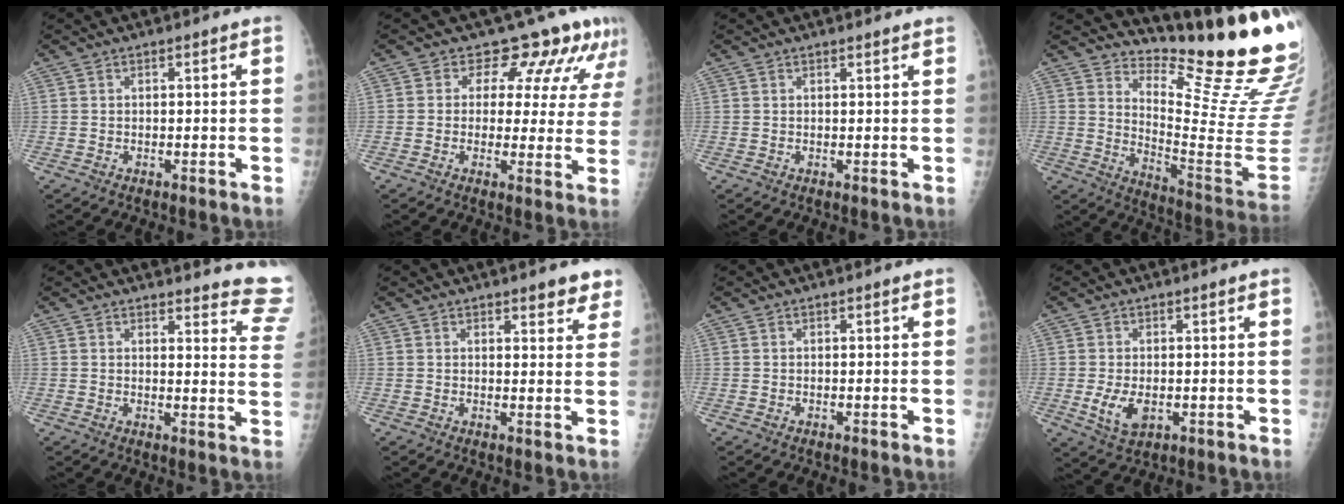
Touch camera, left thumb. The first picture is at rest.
{"total": 10.2, "force": [8.1, 5.3, 3.3], "torque": [0.001, -0.038, 0.074]}
{"total": 1.0, "force": [0.9, 0.0, 0.2], "torque": [-0.005, -0.004, 0.011]}
{"total": 19.8, "force": [16.5, 1.6, 10.8], "torque": [-0.139, -0.189, 0.231]}
{"total": 12.4, "force": [12.2, 1.3, 1.2], "torque": [0.025, -0.134, 0.099]}
{"total": 4.3, "force": [3.2, 1.7, 2.3], "torque": [-0.001, -0.016, 0.039]}
{"total": 0.0}
{"total": 5.2, "force": [-1.0, 3.1, 4.1], "torque": [-0.076, -0.009, -0.010]}